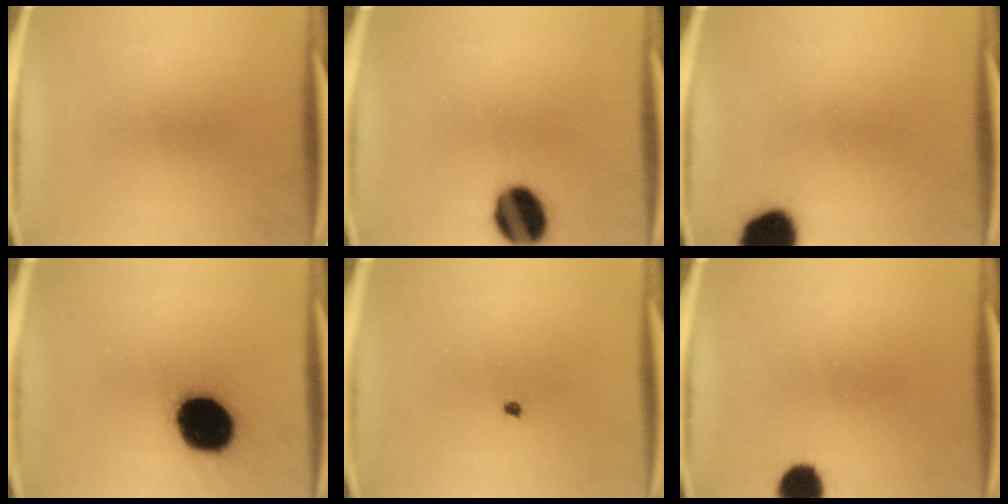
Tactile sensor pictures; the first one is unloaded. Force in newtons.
{"total": 12.2}
{"total": 10.9}
{"total": 19.6}
{"total": 0.5}
{"total": 6.4}